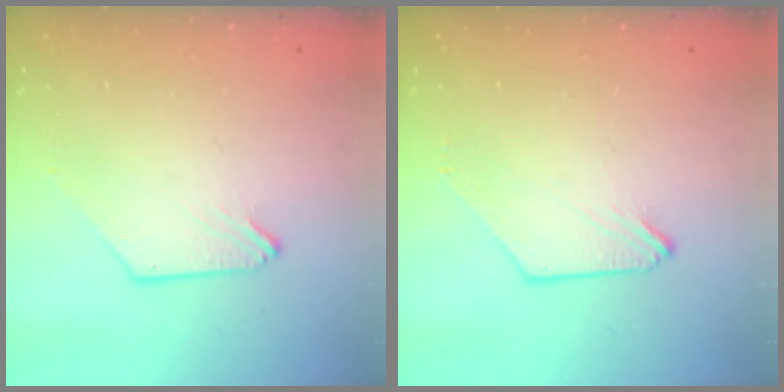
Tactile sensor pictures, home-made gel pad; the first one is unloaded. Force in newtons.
{"total": 0.0}